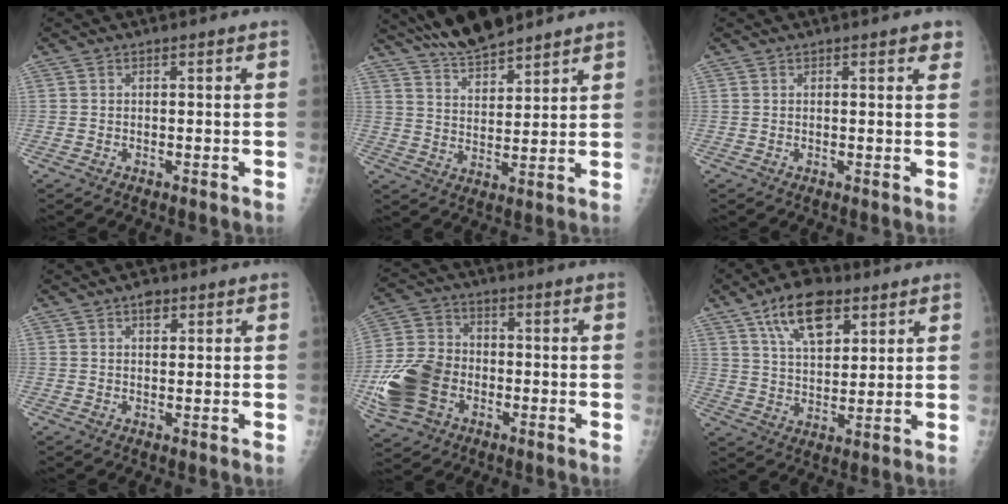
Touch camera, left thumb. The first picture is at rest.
{"total": 10.8, "force": [9.5, 2.5, 4.5], "torque": [-0.061, -0.044, 0.172]}
{"total": 2.0, "force": [1.2, 0.7, 1.4], "torque": [-0.008, -0.004, 0.012]}
{"total": 2.3, "force": [1.3, 1.3, 1.4], "torque": [-0.011, -0.004, 0.017]}
{"total": 14.7, "force": [-4.1, 11.0, 8.8], "torque": [-0.171, 0.020, -0.077]}
{"total": 12.6, "force": [6.6, 6.5, 8.5], "torque": [-0.120, -0.021, 0.116]}